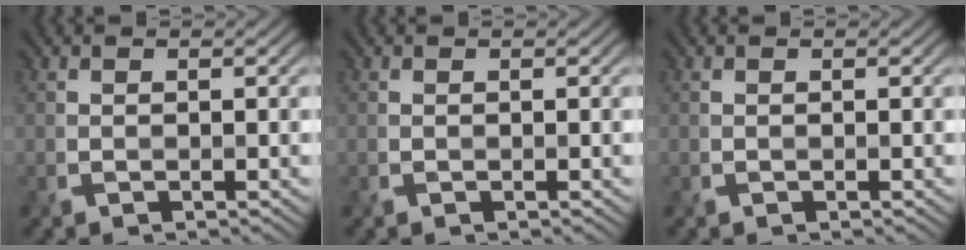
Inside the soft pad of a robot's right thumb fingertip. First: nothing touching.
{"total": 0.0}
{"total": 0.0}